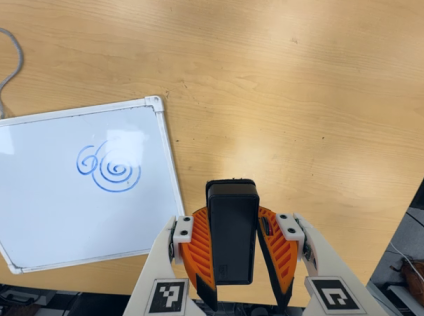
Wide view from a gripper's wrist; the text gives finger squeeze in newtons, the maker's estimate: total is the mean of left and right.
{"total": 7.8, "left": 6.5, "right": 9.2}